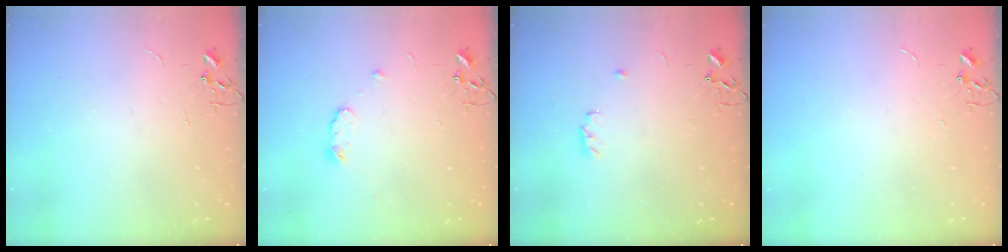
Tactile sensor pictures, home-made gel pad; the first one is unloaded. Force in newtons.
{"total": 6.1, "press": 6.1, "slide": 0.8}
{"total": 4.2, "press": 4.1, "slide": 0.9}
{"total": 0.0}